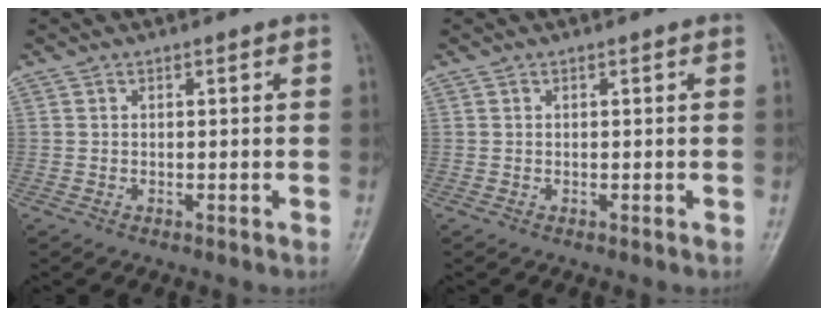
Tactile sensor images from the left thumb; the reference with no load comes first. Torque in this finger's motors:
{"motor_torque": [0.00, 0.00, 0.00, -0.02, 0.00]}